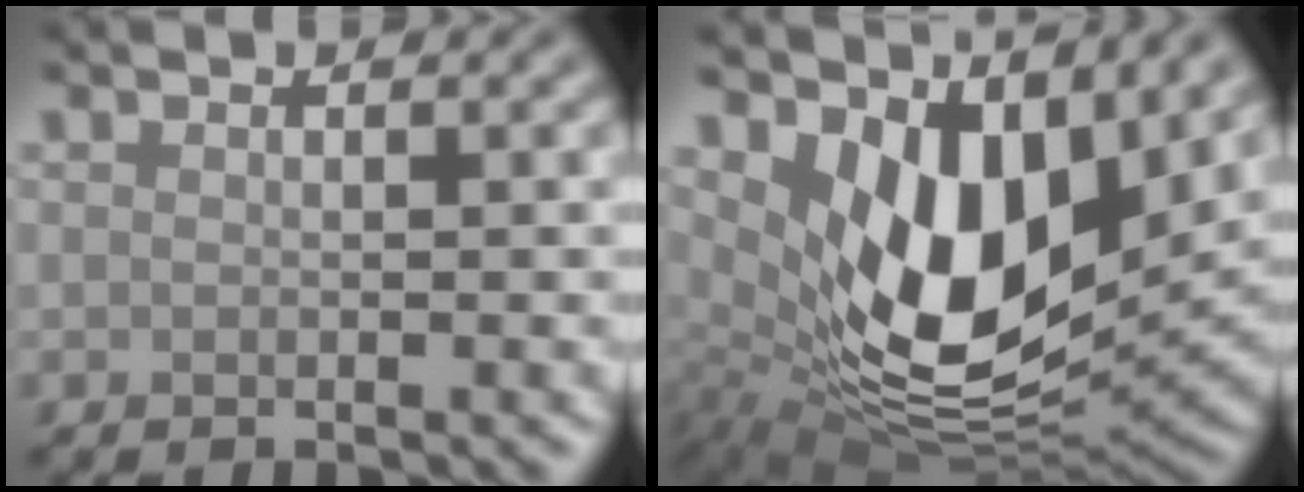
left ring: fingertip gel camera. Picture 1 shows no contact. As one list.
[{"total": 11.2, "force": [3.6, 6.1, 8.6], "torque": [-0.151, -0.029, 0.073]}]